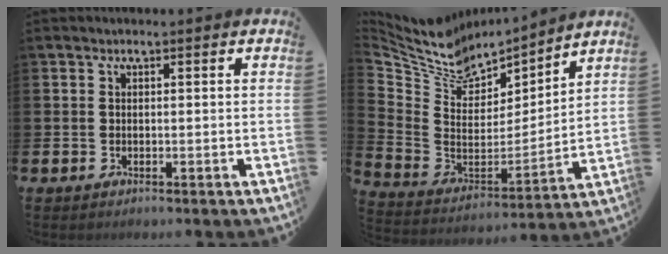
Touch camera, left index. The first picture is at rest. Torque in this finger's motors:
{"motor_torque": [0.07, -1.71, 0.04, 0.02]}